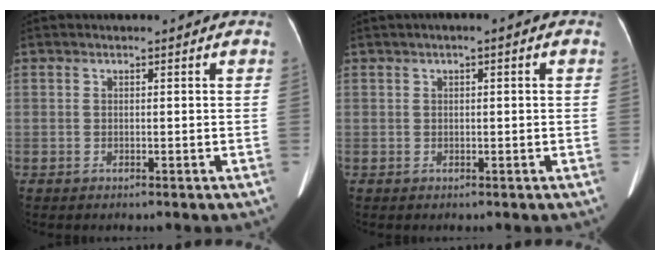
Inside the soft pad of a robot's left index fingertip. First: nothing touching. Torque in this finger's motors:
{"motor_torque": [0.08, 0.00, 0.07, 0.01]}